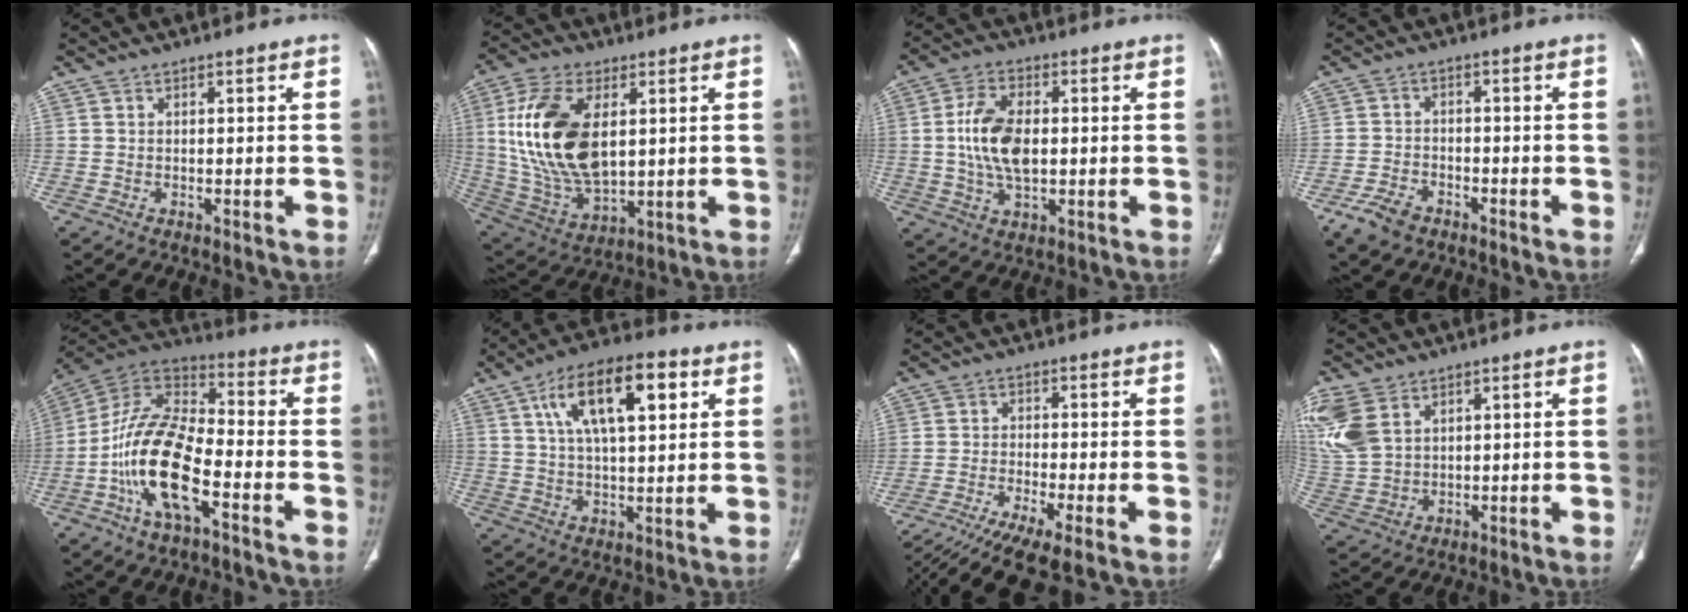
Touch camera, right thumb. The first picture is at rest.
{"total": 20.0, "force": [3.9, 10.9, 16.3], "torque": [-0.322, -0.017, 0.084]}
{"total": 10.7, "force": [0.4, 5.9, 8.9], "torque": [-0.173, 0.003, 0.011]}
{"total": 5.6, "force": [-3.8, 3.1, 2.7], "torque": [-0.057, 0.015, -0.068]}
{"total": 17.6, "force": [-6.3, 8.0, 14.4], "torque": [-0.269, 0.049, -0.120]}
{"total": 16.3, "force": [6.2, 6.8, 13.5], "torque": [-0.209, 0.002, 0.101]}
{"total": 12.8, "force": [-9.1, 1.1, 8.8], "torque": [-0.189, 0.004, -0.158]}
{"total": 10.7, "force": [5.0, 6.9, 6.5], "torque": [-0.158, -0.006, 0.117]}